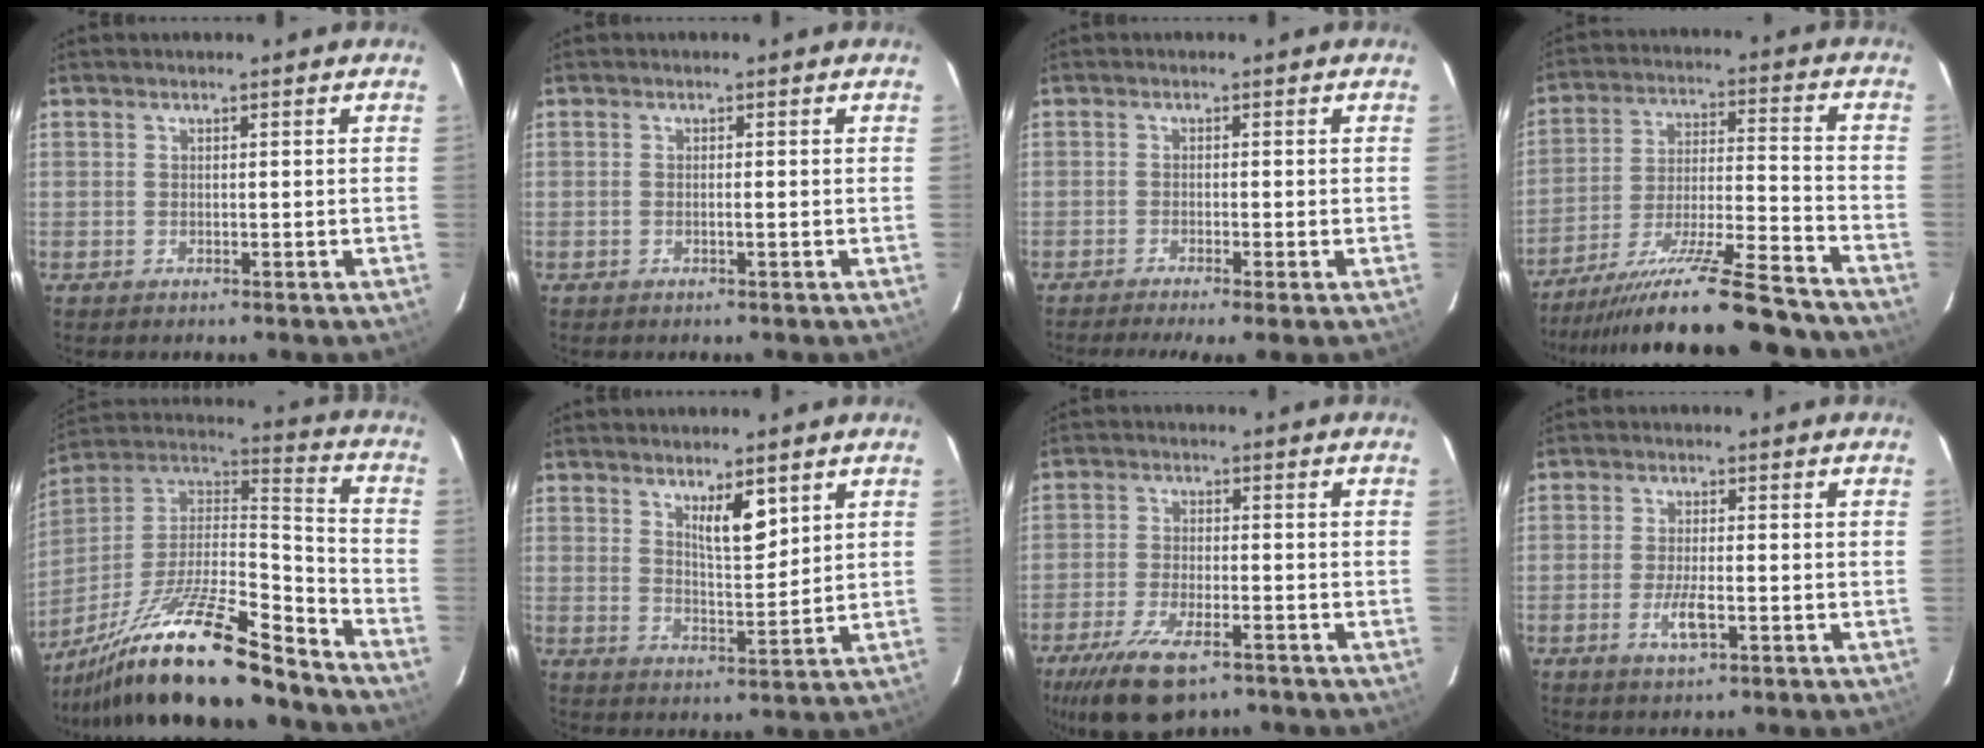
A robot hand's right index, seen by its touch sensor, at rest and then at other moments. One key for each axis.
{"total": 0.7, "fx": -0.2, "fy": 0.1, "fz": 0.7, "tx": -0.015, "ty": 0.001, "tz": -0.003}
{"total": 6.8, "fx": -4.4, "fy": 0.6, "fz": 5.0, "tx": -0.086, "ty": -0.009, "tz": -0.072}
{"total": 22.7, "fx": -19.2, "fy": 0.8, "fz": 12.0, "tx": -0.184, "ty": -0.020, "tz": -0.313}
{"total": 24.9, "fx": -19.4, "fy": 3.5, "fz": 15.1, "tx": -0.268, "ty": -0.003, "tz": -0.344}
{"total": 5.8, "fx": 3.2, "fy": 1.4, "fz": 4.6, "tx": -0.081, "ty": -0.009, "tz": 0.061}
{"total": 10.7, "fx": -7.0, "fy": 3.4, "fz": 7.3, "tx": -0.136, "ty": -0.018, "tz": -0.120}
{"total": 4.2, "fx": -1.5, "fy": 1.0, "fz": 3.8, "tx": -0.078, "ty": -0.003, "tz": -0.025}